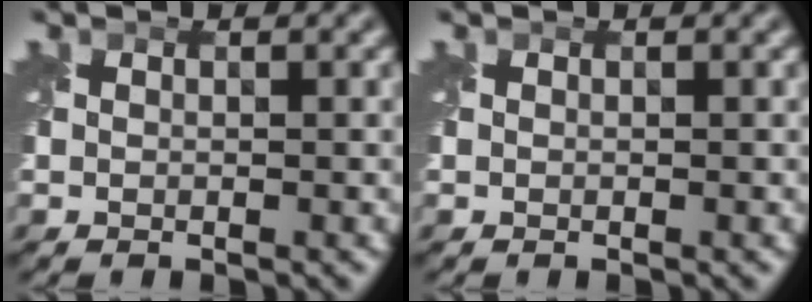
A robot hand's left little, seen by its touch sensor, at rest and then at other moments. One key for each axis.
{"total": 0.0}